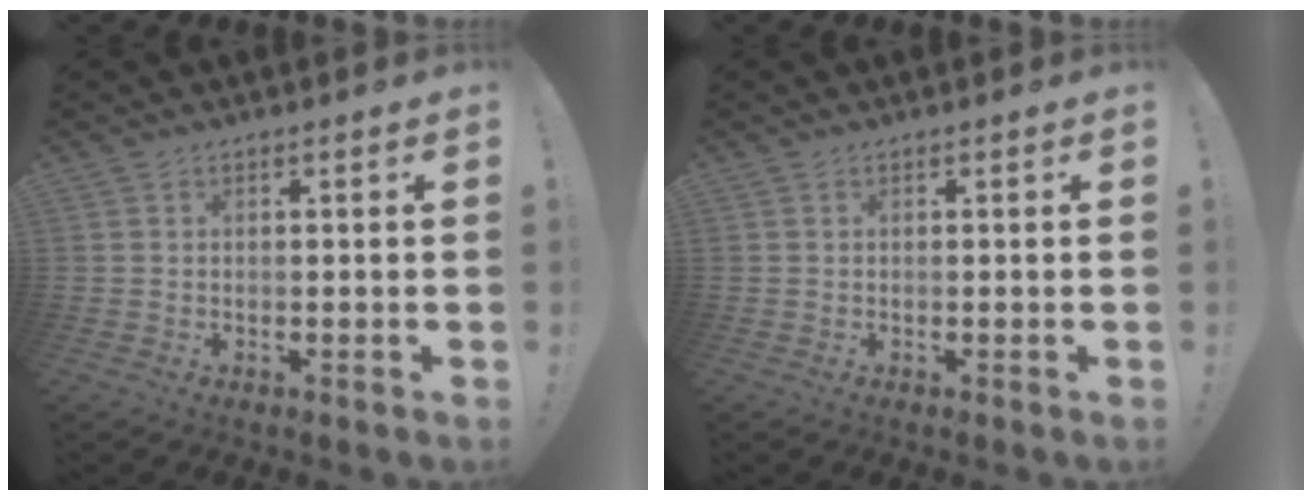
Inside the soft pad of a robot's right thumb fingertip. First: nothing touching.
{"total": 0.0}